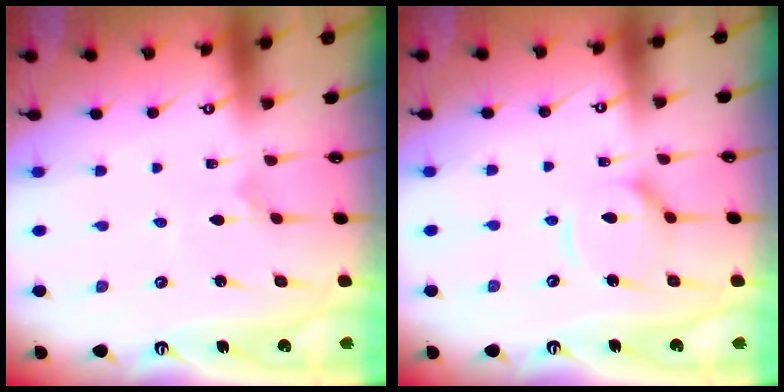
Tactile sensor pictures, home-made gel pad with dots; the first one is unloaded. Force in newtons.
{"total": 9.7, "press": 9.7, "slide": 1.0}